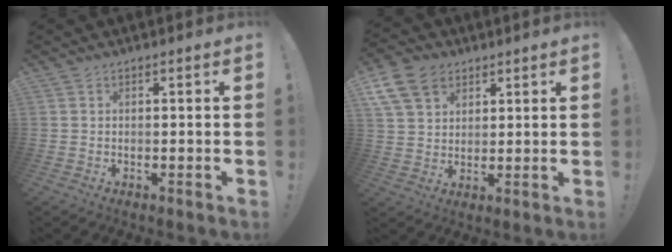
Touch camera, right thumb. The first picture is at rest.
{"total": 11.9, "force": [6.0, 8.5, 5.8], "torque": [-0.109, -0.022, 0.122]}